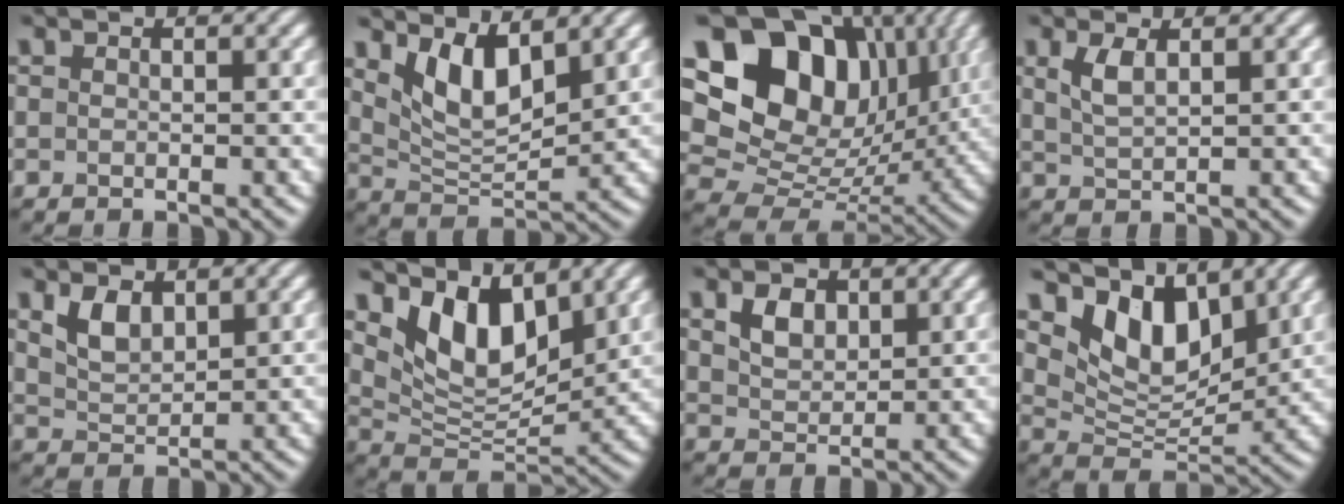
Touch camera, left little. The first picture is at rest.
{"total": 5.6, "force": [2.9, 2.4, 4.1], "torque": [-0.086, -0.014, 0.056]}
{"total": 17.2, "force": [7.3, 12.2, 9.7], "torque": [-0.176, 0.058, 0.123]}
{"total": 2.2, "force": [1.0, 0.8, 1.8], "torque": [-0.041, 0.001, 0.024]}
{"total": 2.9, "force": [1.6, 1.6, 1.8], "torque": [-0.041, -0.002, 0.037]}
{"total": 7.0, "force": [4.1, 3.5, 4.6], "torque": [-0.086, -0.015, 0.072]}
{"total": 2.6, "force": [1.3, 1.7, 1.5], "torque": [-0.032, 0.001, 0.026]}
{"total": 6.8, "force": [4.3, 3.6, 4.0], "torque": [-0.078, -0.013, 0.073]}